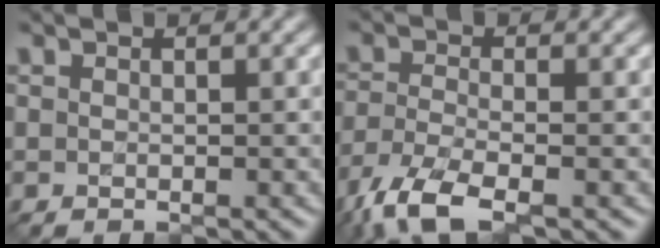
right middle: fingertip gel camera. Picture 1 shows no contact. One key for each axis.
{"total": 5.6, "fx": -4.1, "fy": 1.6, "fz": 3.6, "tx": -0.088, "ty": -0.007, "tz": -0.089}